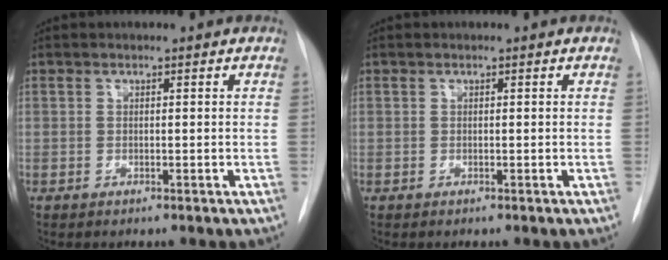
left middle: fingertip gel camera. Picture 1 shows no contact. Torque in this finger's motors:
{"motor_torque": [0.01, 0.04, 0.00, -0.01]}